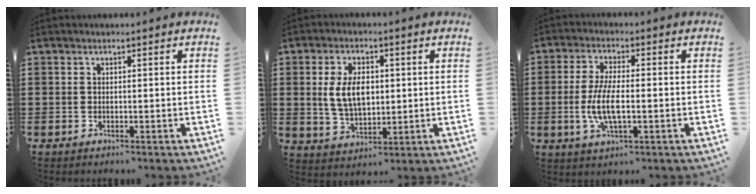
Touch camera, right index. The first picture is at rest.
{"total": 7.1, "force": [0.8, 4.2, 5.6], "torque": [-0.123, 0.007, 0.008]}
{"total": 6.8, "force": [-1.2, 2.2, 6.3], "torque": [-0.143, -0.006, -0.031]}